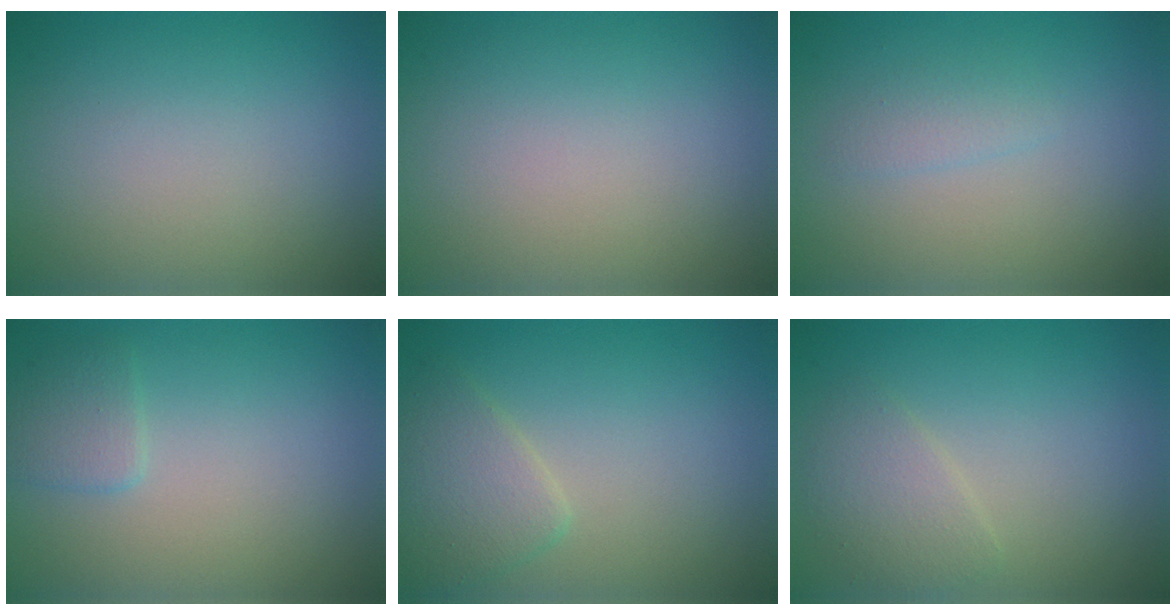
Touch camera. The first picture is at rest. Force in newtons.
{"total": 0.0}
{"total": 1.1, "press": 1.1, "slide": 0.1}
{"total": 1.6, "press": 1.6, "slide": 0.1}
{"total": 2.9, "press": 2.9, "slide": 0.1}
{"total": 2.2, "press": 2.2, "slide": 0.1}